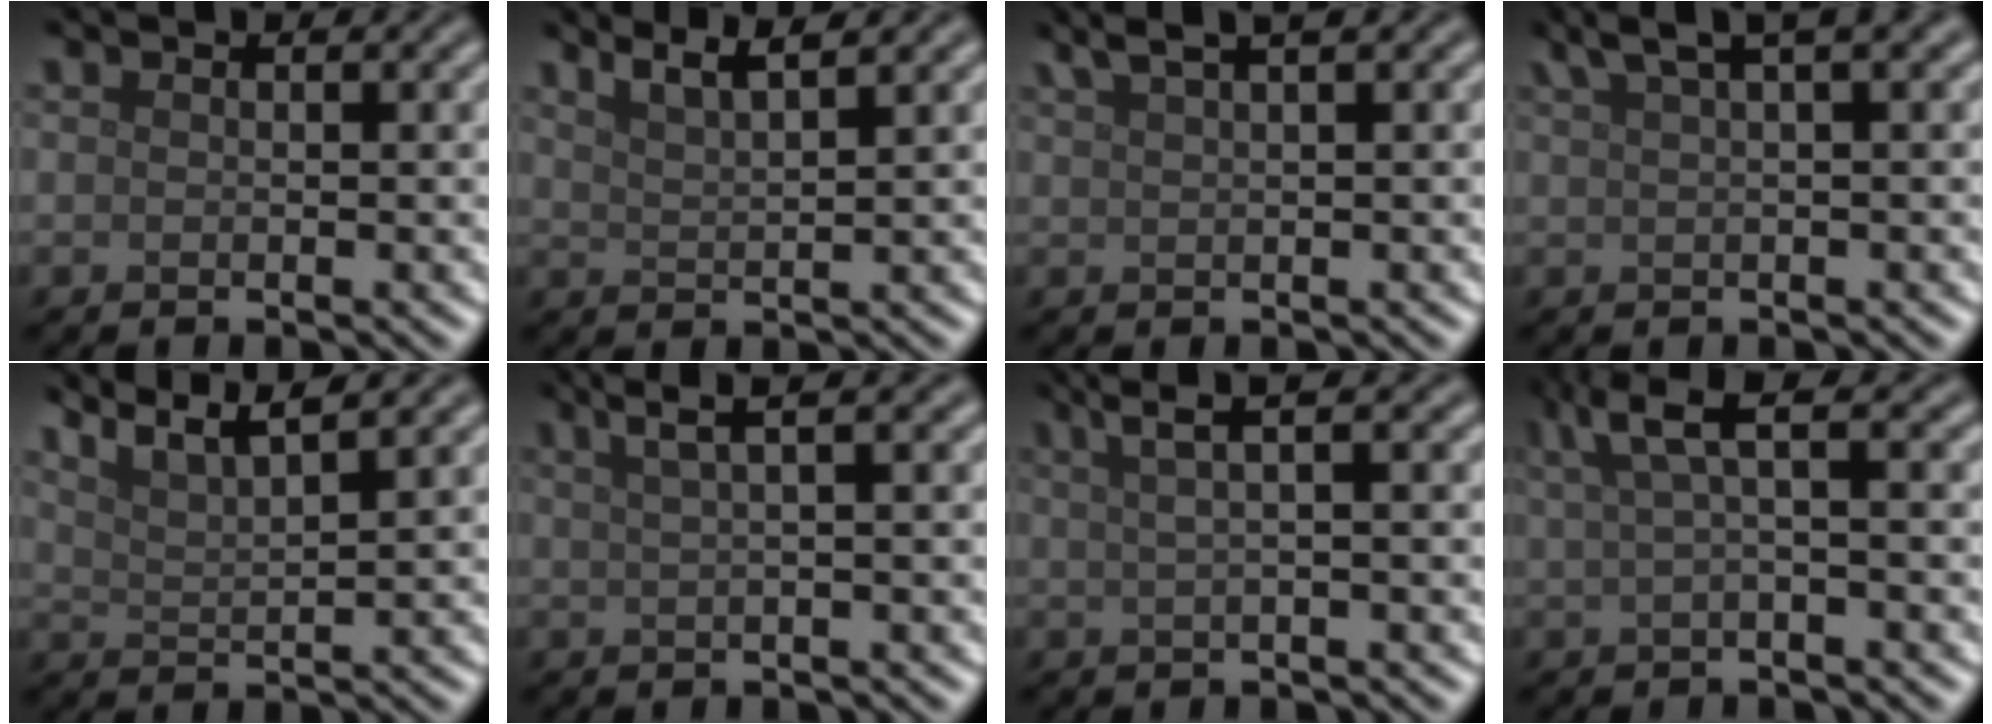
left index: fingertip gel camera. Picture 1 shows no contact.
{"total": 3.9, "force": [3.1, 0.8, 2.3], "torque": [-0.013, 0.019, 0.029]}
{"total": 4.4, "force": [3.1, 1.1, 2.9], "torque": [-0.038, 0.021, 0.035]}
{"total": 5.0, "force": [3.4, 1.0, 3.5], "torque": [-0.048, 0.021, 0.055]}
{"total": 5.7, "force": [4.7, 0.9, 3.0], "torque": [-0.040, 0.023, 0.054]}
{"total": 3.5, "force": [2.0, 0.7, 2.7], "torque": [-0.035, 0.013, 0.031]}
{"total": 3.4, "force": [1.7, 0.8, 2.9], "torque": [-0.042, 0.009, 0.026]}
{"total": 3.9, "force": [1.7, 0.8, 3.5], "torque": [-0.061, 0.013, 0.029]}